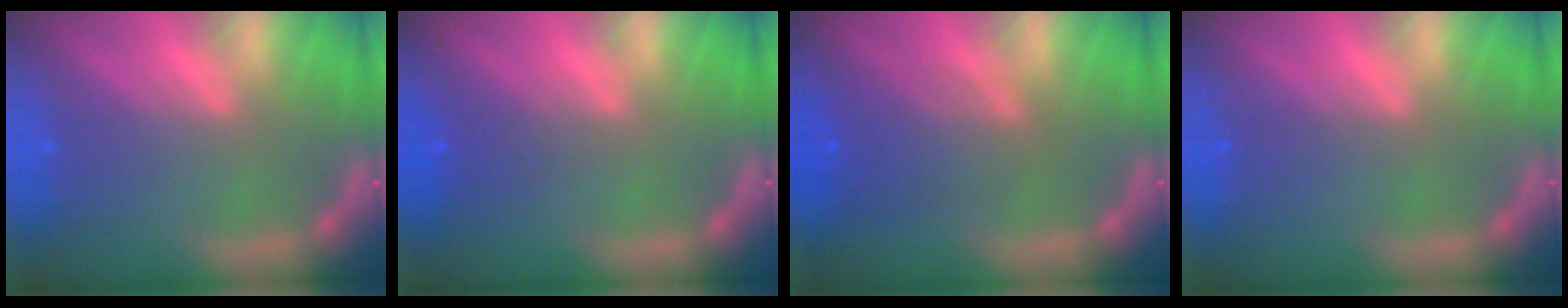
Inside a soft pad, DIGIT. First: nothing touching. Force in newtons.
{"total": 1.5}
{"total": 4.6}
{"total": 0.0}